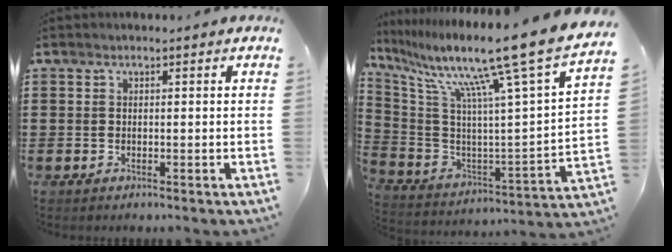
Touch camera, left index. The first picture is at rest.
{"total": 14.5, "force": [10.6, -0.4, 9.9], "torque": [-0.186, -0.084, 0.150]}